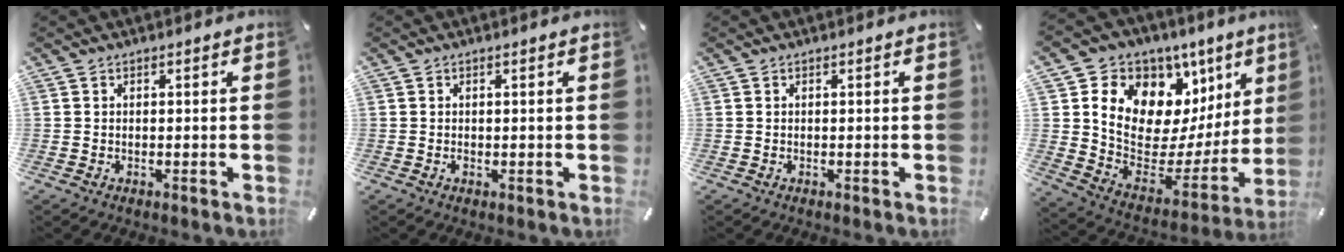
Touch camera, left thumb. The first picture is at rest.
{"total": 0.6, "force": [0.1, 0.1, 0.6], "torque": [-0.012, -0.002, 0.002]}
{"total": 0.0}
{"total": 13.5, "force": [6.4, 9.8, 6.6], "torque": [-0.098, -0.075, 0.115]}